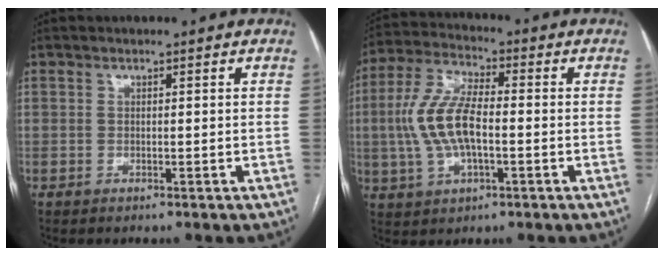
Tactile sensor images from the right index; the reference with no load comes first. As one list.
[{"total": 10.9, "force": [-0.9, 4.0, 10.0], "torque": [-0.226, 0.012, -0.017]}]